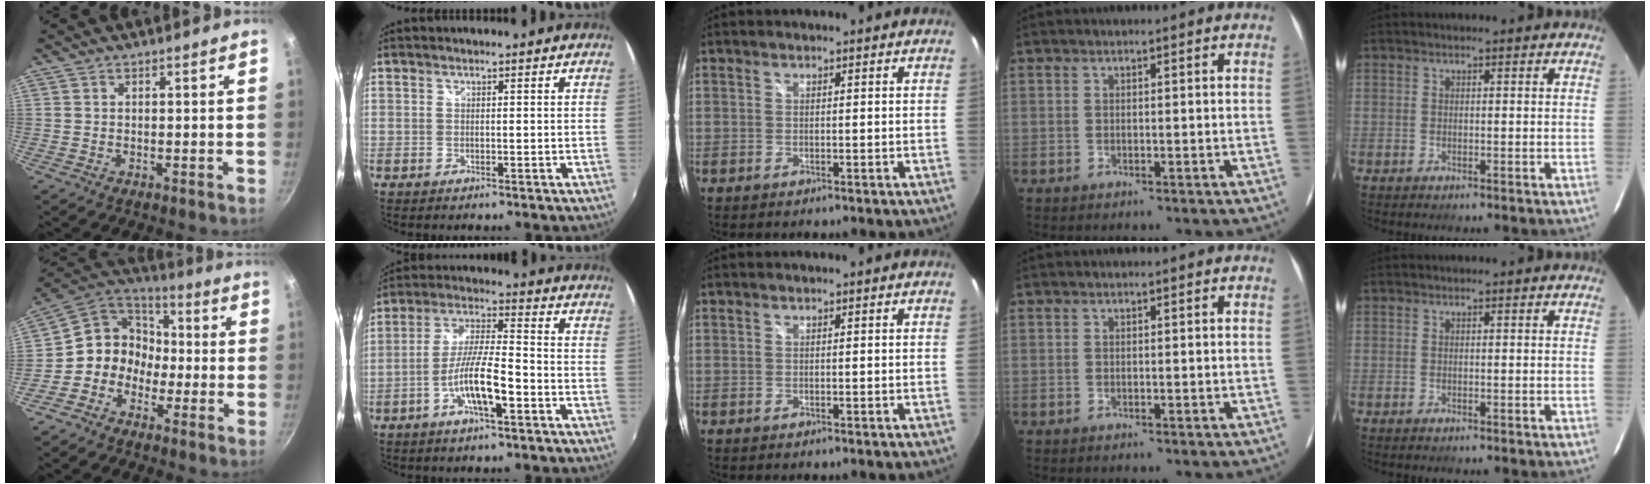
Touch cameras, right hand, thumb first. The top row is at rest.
{"thumb": {"total": 10.4, "force": [-2.7, 9.2, 3.9], "torque": [-0.019, 0.046, -0.075]}, "index": {"total": 9.5, "force": [-4.4, 1.4, 8.3], "torque": [-0.166, -0.001, -0.080]}}